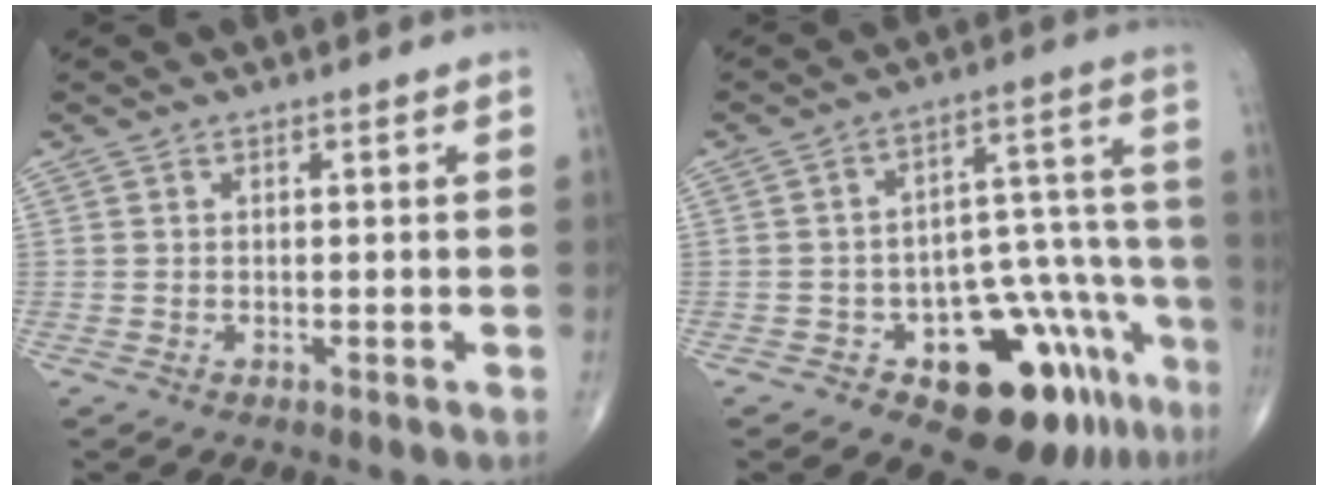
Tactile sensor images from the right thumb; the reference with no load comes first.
{"total": 17.8, "force": [-9.9, 8.1, 12.4], "torque": [-0.094, 0.100, -0.130]}